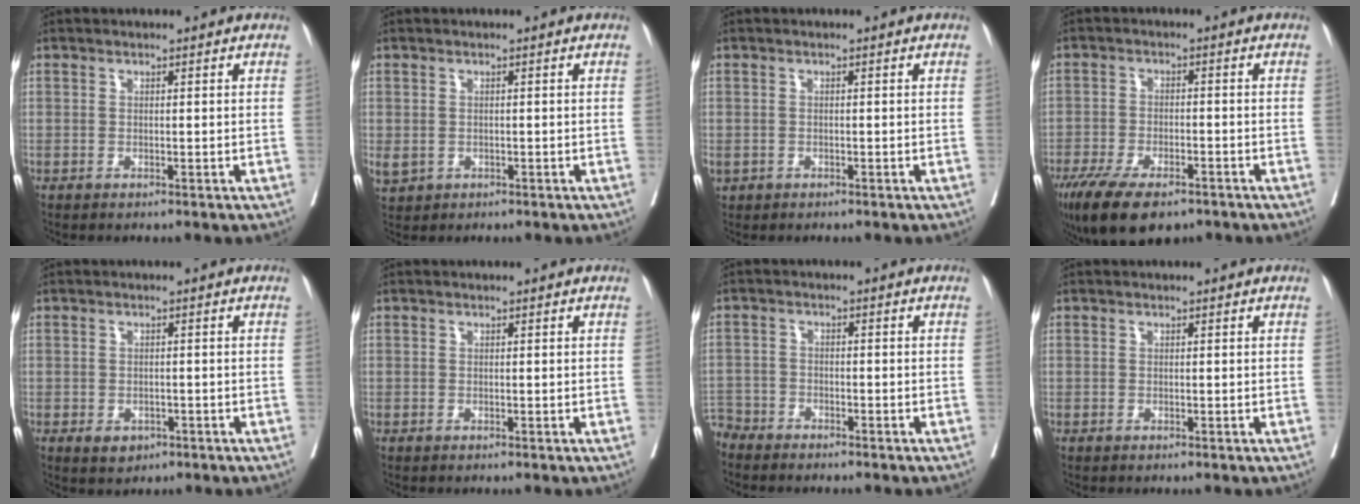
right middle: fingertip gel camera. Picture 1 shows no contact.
{"total": 1.9, "force": [-0.1, 1.5, 1.2], "torque": [-0.029, -0.003, 0.007]}
{"total": 1.4, "force": [-0.4, 1.0, 0.9], "torque": [-0.027, 0.004, -0.006]}
{"total": 13.3, "force": [-9.2, 4.7, 8.3], "torque": [-0.166, -0.025, -0.149]}
{"total": 3.5, "force": [-2.1, 2.2, 1.7], "torque": [-0.023, -0.002, -0.026]}
{"total": 0.0}
{"total": 4.4, "force": [-4.2, 1.2, -0.2], "torque": [0.009, -0.007, -0.084]}
{"total": 0.0}